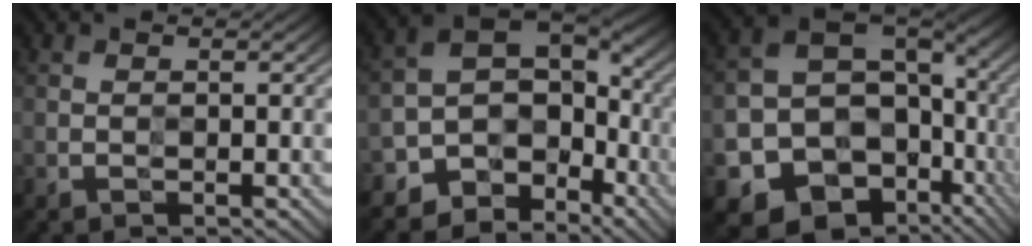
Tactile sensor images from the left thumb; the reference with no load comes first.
{"total": 9.3, "force": [-4.6, 6.8, 4.3], "torque": [-0.080, -0.022, -0.080]}
{"total": 17.8, "force": [-5.6, 14.3, 8.9], "torque": [-0.183, -0.039, -0.064]}